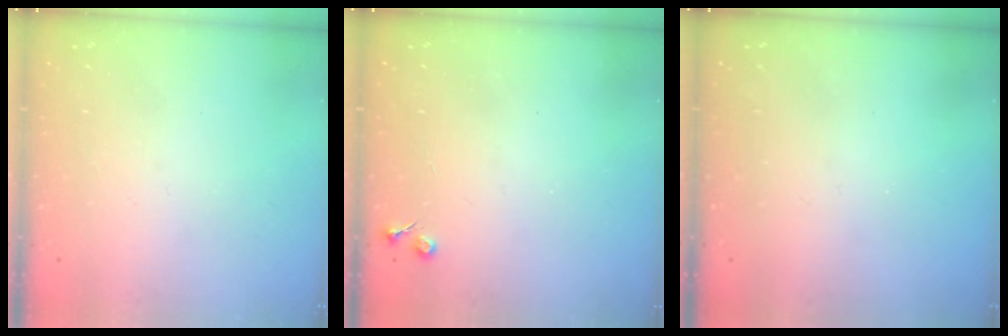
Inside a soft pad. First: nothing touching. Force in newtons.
{"total": 4.0, "press": 4.0, "slide": 0.6}
{"total": 0.0}